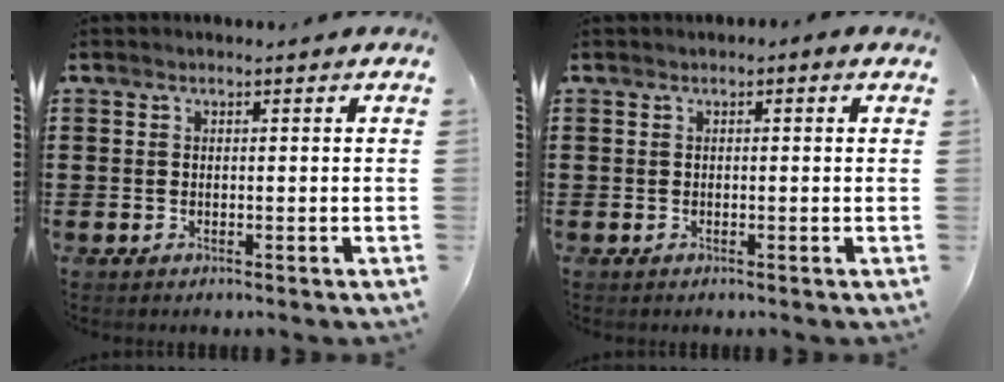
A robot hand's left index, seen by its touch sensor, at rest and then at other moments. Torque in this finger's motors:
{"motor_torque": [-1.12, -1.02, -0.89, -0.21]}